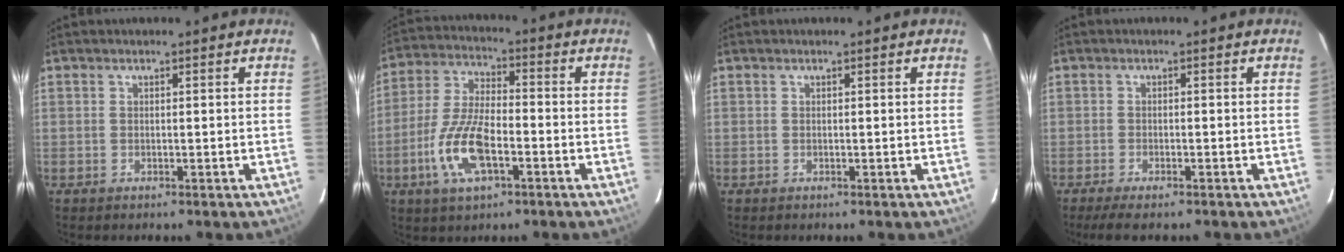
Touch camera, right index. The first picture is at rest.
{"total": 12.4, "force": [-4.7, 4.8, 10.4], "torque": [-0.225, -0.004, -0.090]}
{"total": 0.0}
{"total": 5.1, "force": [-4.0, 1.0, 2.9], "torque": [-0.070, -0.021, -0.069]}